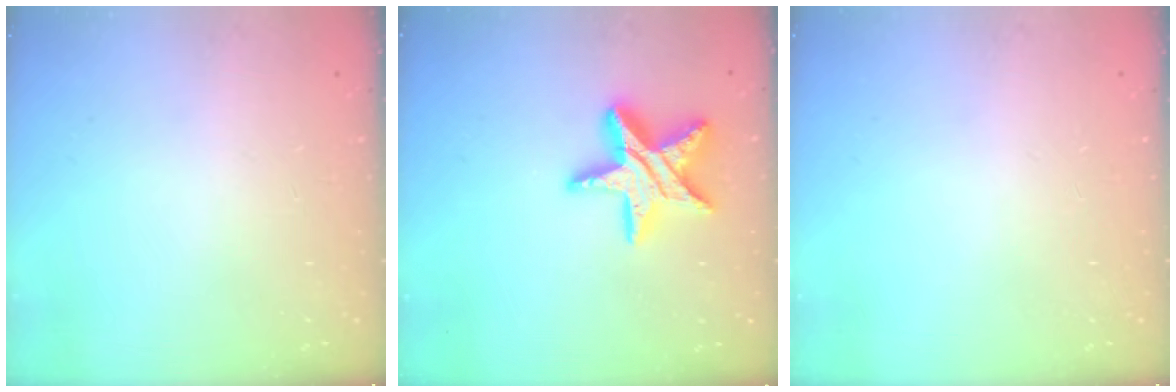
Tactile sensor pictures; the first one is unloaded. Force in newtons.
{"total": 15.9, "press": 15.9, "slide": 1.2}
{"total": 0.0}